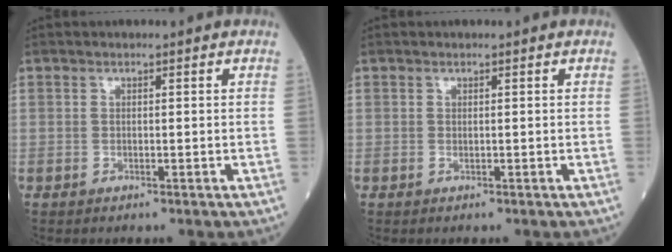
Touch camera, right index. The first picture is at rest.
{"total": 0.0}